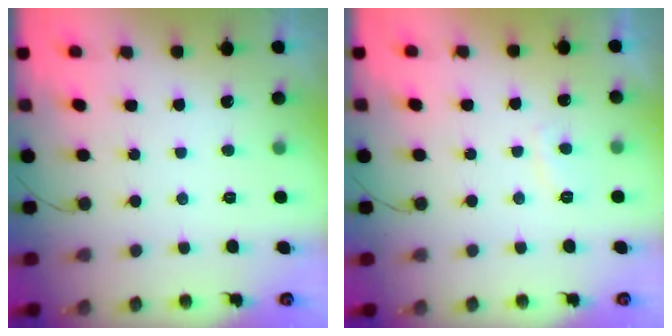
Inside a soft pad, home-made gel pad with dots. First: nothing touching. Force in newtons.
{"total": 2.5, "press": 2.4, "slide": 0.8}